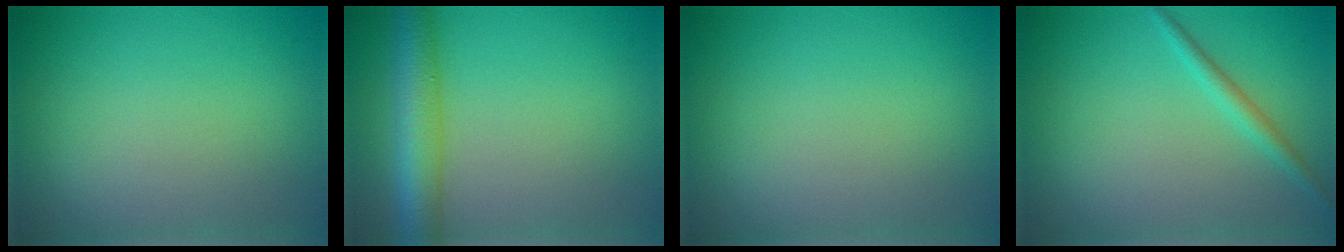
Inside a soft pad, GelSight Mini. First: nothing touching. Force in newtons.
{"total": 5.3, "press": 5.3, "slide": 0.2}
{"total": 0.0}
{"total": 1.5, "press": 1.5, "slide": 0.1}